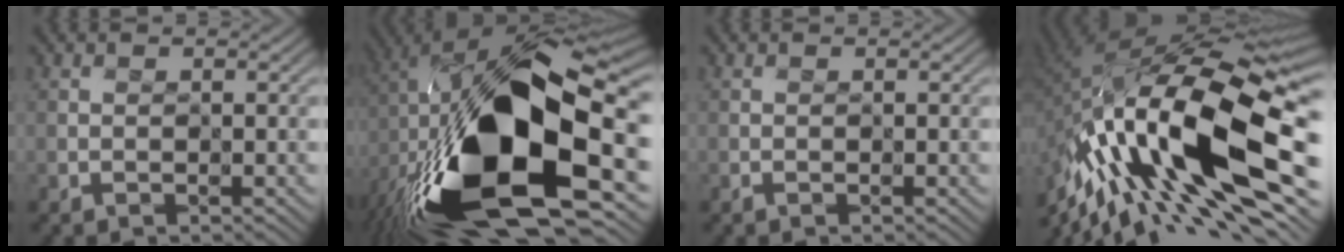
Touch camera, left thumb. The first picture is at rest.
{"total": 20.9, "force": [-6.4, 10.4, 17.0], "torque": [-0.358, -0.028, -0.102]}
{"total": 0.0}
{"total": 19.7, "force": [-5.4, 8.3, 17.0], "torque": [-0.324, 0.010, -0.118]}